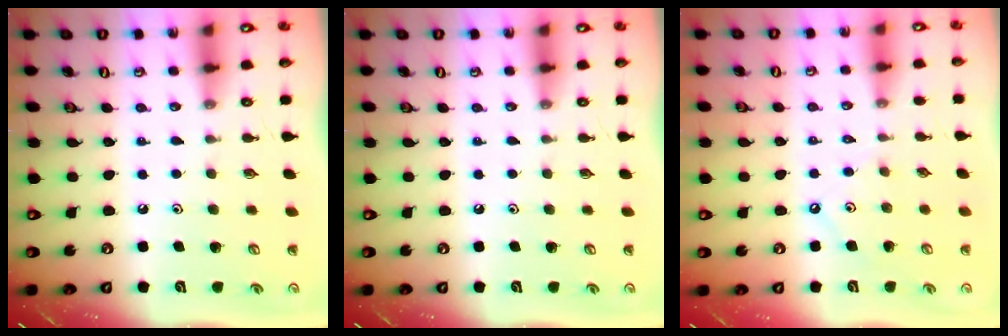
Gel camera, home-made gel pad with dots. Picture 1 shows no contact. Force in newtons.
{"total": 0.0}
{"total": 1.6, "press": 1.6, "slide": 0.1}